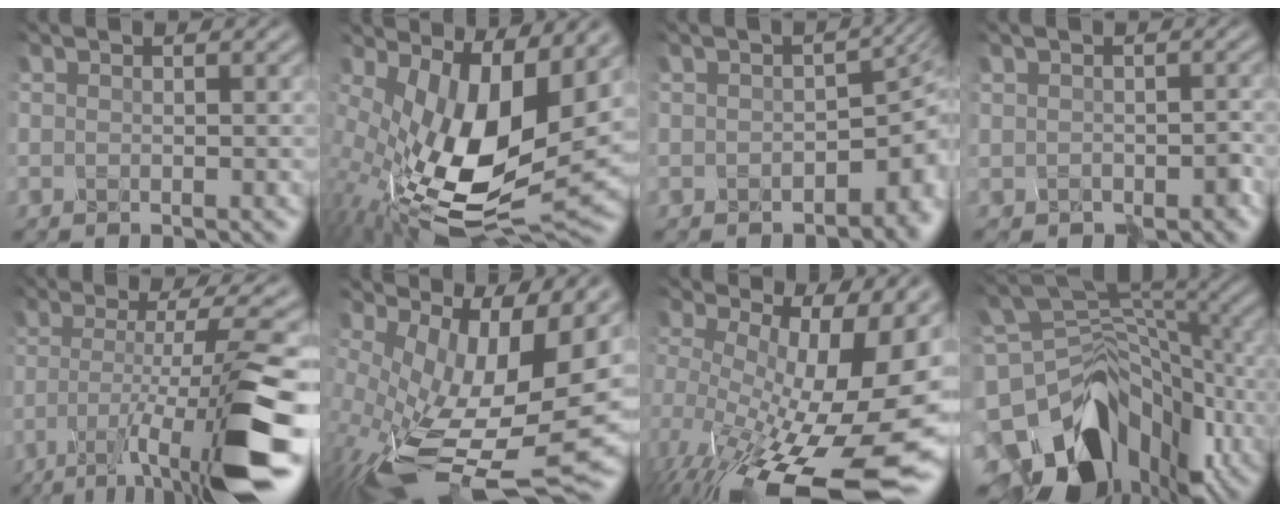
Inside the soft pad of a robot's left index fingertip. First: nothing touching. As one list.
[{"total": 11.7, "force": [1.4, 6.3, 9.7], "torque": [-0.197, -0.027, 0.028]}, {"total": 4.5, "force": [-1.3, 3.1, 3.1], "torque": [-0.019, -0.008, -0.019]}, {"total": 2.4, "force": [-0.3, 2.2, 1.0], "torque": [-0.003, -0.001, -0.010]}, {"total": 9.8, "force": [-4.7, 1.5, 8.4], "torque": [-0.132, 0.014, -0.082]}, {"total": 12.7, "force": [0.1, 5.3, 11.5], "torque": [-0.226, -0.034, 0.015]}, {"total": 18.0, "force": [-4.4, 7.2, 16.0], "torque": [-0.260, -0.032, -0.052]}, {"total": 12.0, "force": [-6.2, 8.7, 5.5], "torque": [-0.111, 0.011, -0.111]}]